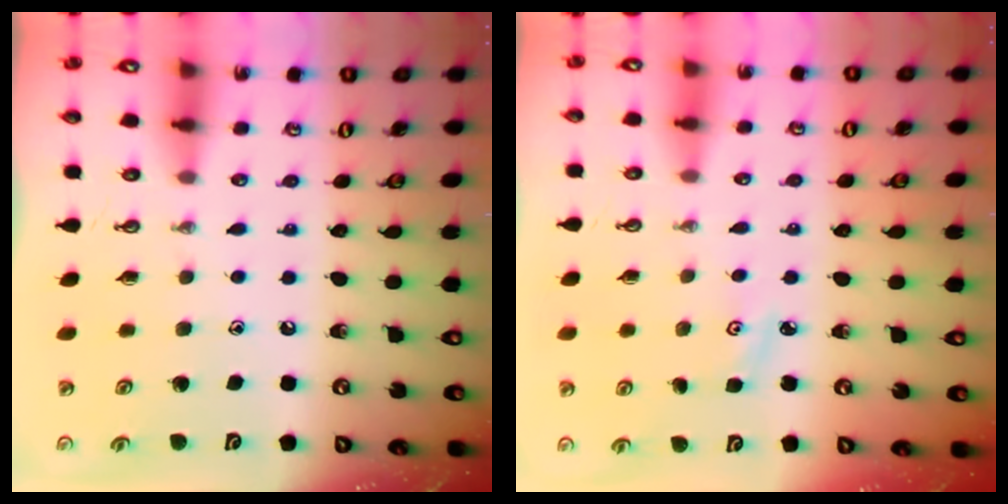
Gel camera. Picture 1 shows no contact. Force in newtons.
{"total": 2.7, "press": 2.6, "slide": 0.4}